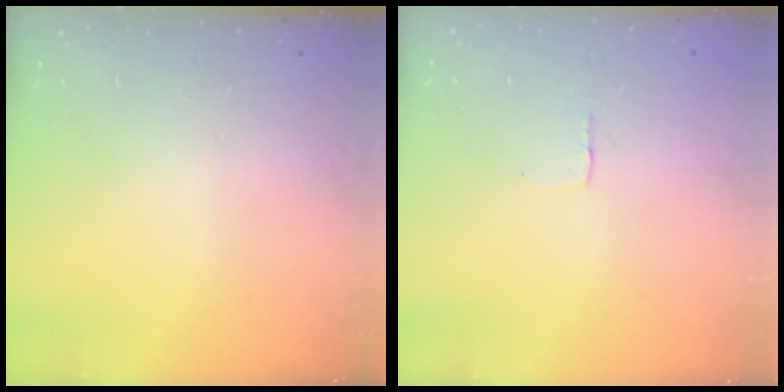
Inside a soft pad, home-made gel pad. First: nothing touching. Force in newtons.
{"total": 1.9, "press": 1.9, "slide": 0.1}